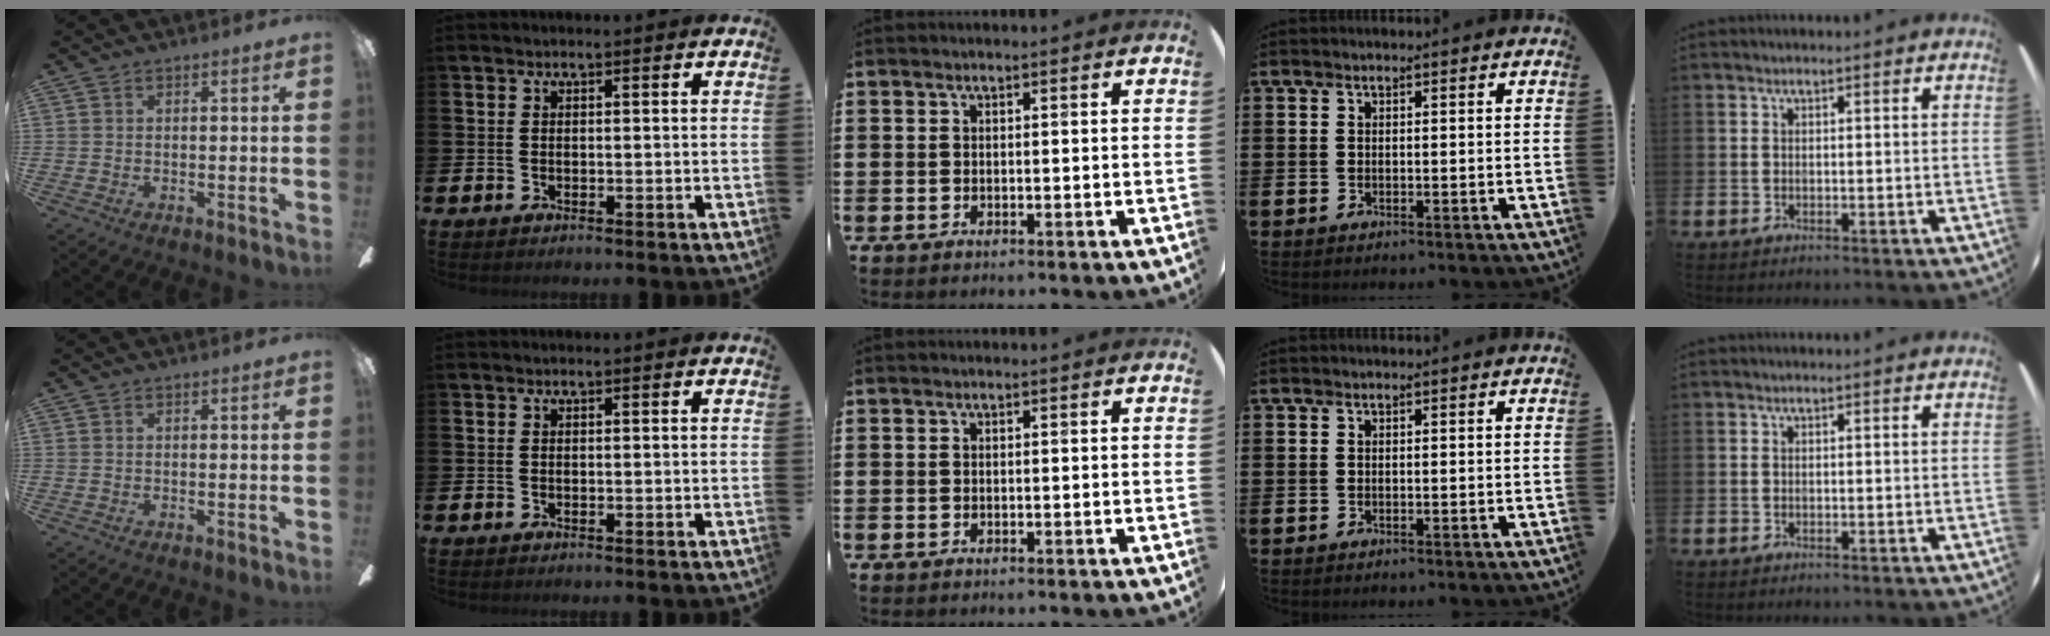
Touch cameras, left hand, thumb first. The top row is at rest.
{}